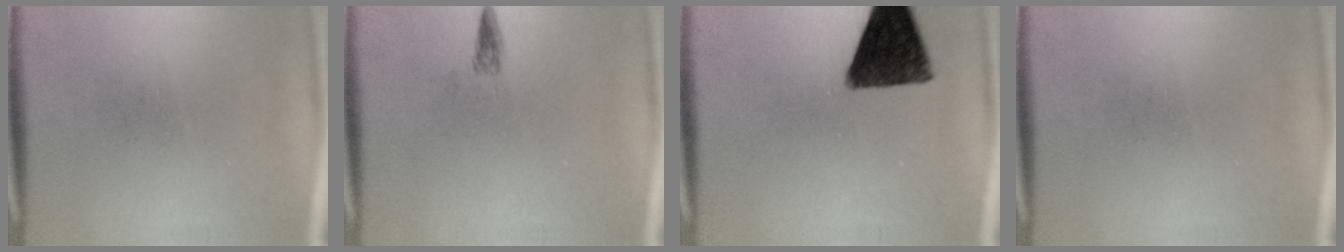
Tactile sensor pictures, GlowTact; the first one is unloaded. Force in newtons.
{"total": 1.2}
{"total": 13.5}
{"total": 0.0}